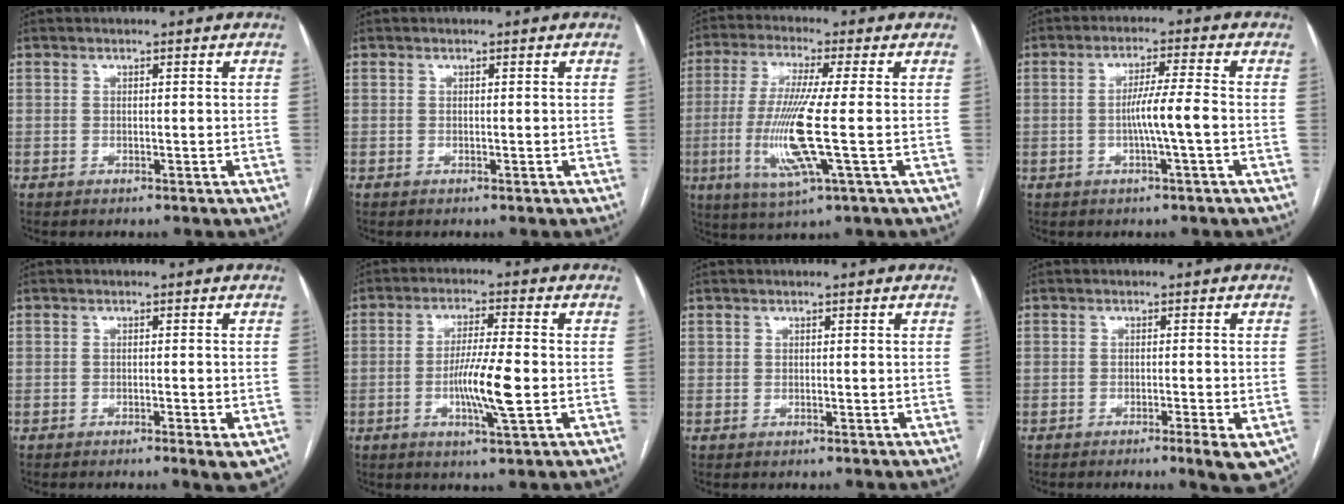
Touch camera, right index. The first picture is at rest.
{"total": 0.0}
{"total": 12.0, "force": [-2.1, -0.4, 11.8], "torque": [-0.254, -0.018, -0.047]}
{"total": 5.4, "force": [-1.2, -0.7, 5.2], "torque": [-0.091, 0.005, -0.022]}
{"total": 3.5, "force": [-2.0, 0.6, 2.8], "torque": [-0.028, -0.004, -0.026]}
{"total": 8.2, "force": [-1.7, 0.2, 8.1], "torque": [-0.148, -0.007, -0.032]}
{"total": 0.0}
{"total": 5.6, "force": [-3.4, 0.7, 4.4], "torque": [-0.041, -0.007, -0.045]}